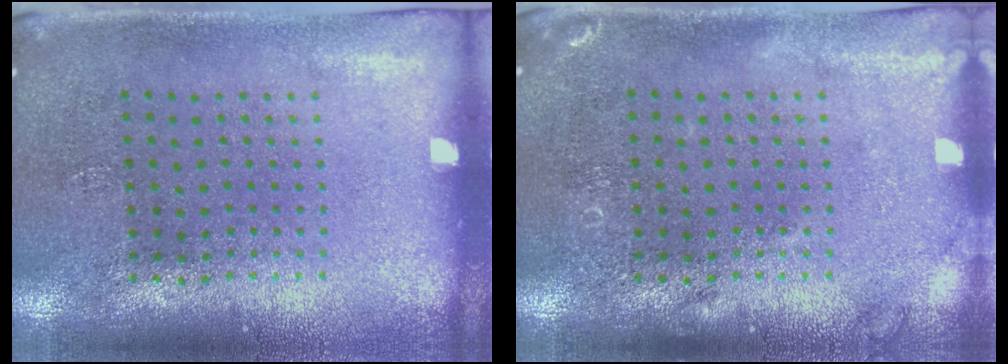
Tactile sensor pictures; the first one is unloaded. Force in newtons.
{"total": 1.2, "press": 1.2, "slide": 0.3}